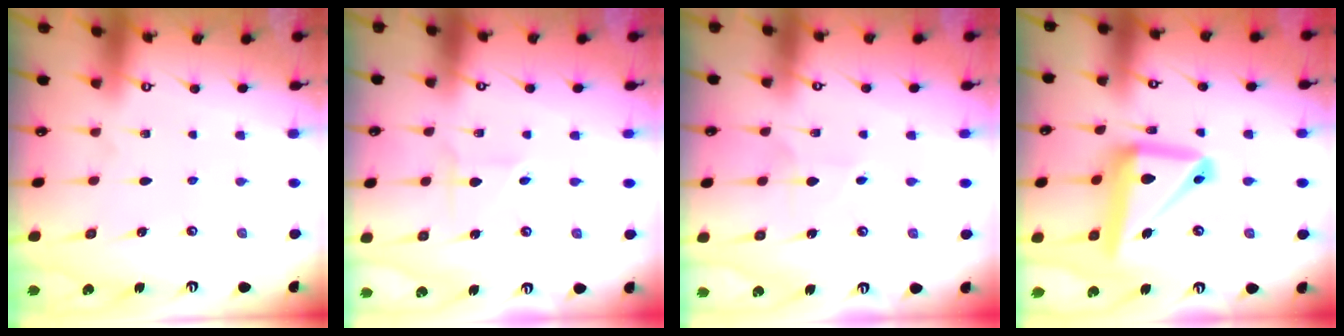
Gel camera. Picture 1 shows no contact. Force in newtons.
{"total": 1.7, "press": 1.7, "slide": 0.2}
{"total": 4.8, "press": 4.7, "slide": 0.3}
{"total": 16.2, "press": 16.1, "slide": 1.8}